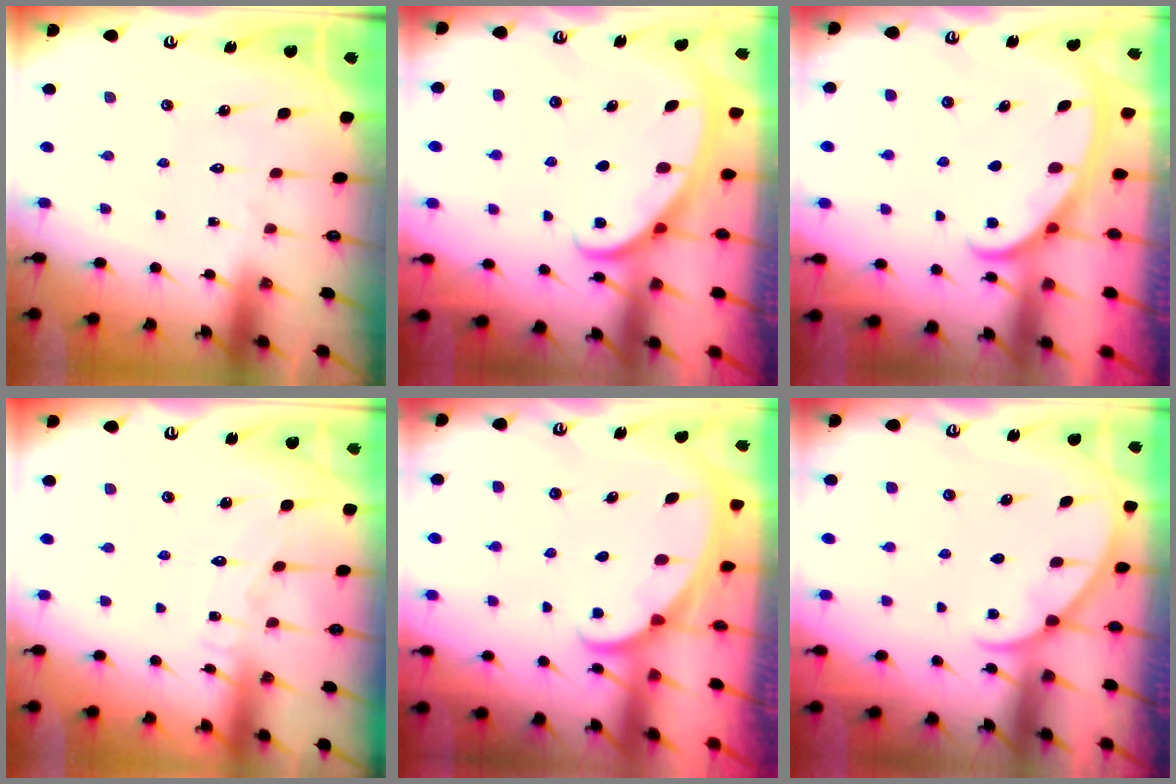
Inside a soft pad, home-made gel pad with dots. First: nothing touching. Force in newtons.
{"total": 3.0, "press": 3.0, "slide": 0.4}
{"total": 3.0, "press": 3.0, "slide": 0.4}
{"total": 5.3, "press": 5.2, "slide": 0.5}
{"total": 1.9, "press": 1.9, "slide": 0.1}
{"total": 2.0, "press": 2.0, "slide": 0.3}